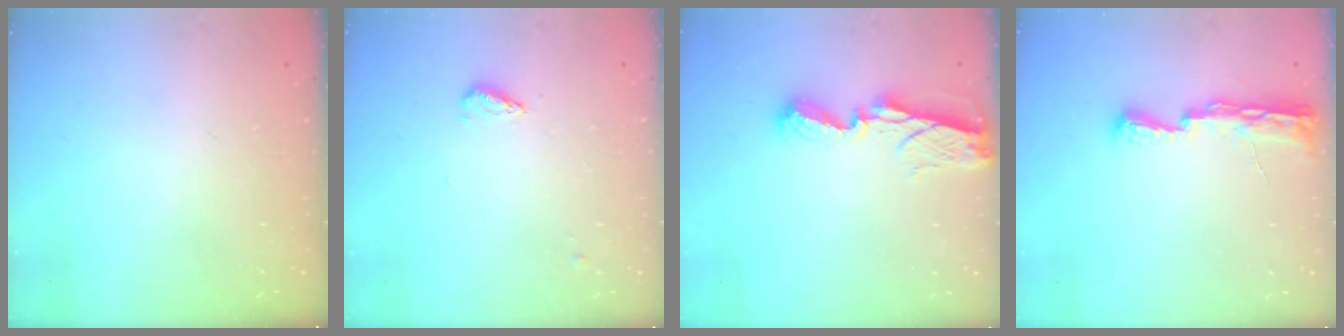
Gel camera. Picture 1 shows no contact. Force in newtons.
{"total": 3.9, "press": 3.8, "slide": 0.4}
{"total": 8.4, "press": 8.4, "slide": 1.1}
{"total": 10.2, "press": 8.9, "slide": 5.1}